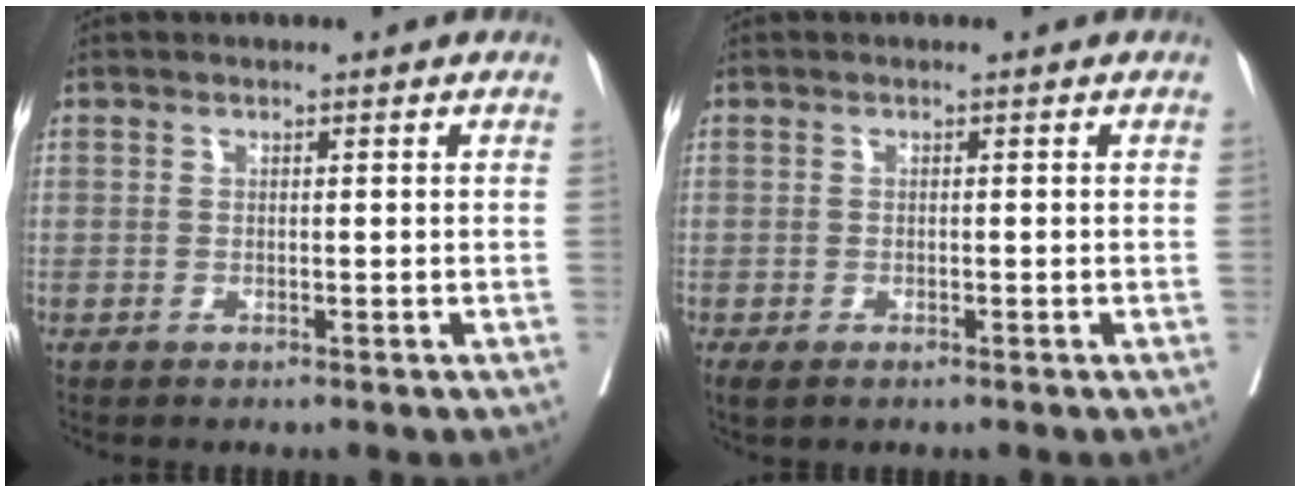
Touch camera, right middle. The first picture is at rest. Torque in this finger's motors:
{"motor_torque": [-0.23, -0.05, 0.04, 0.02]}